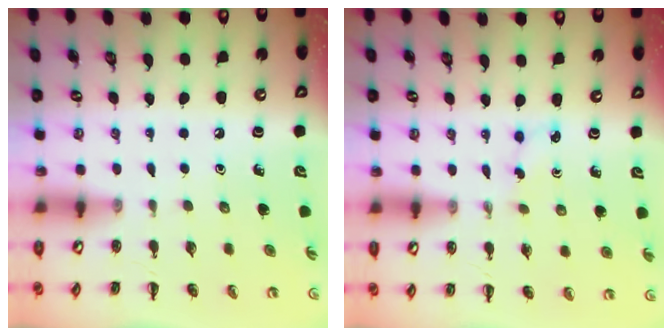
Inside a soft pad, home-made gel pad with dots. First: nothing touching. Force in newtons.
{"total": 2.6, "press": 2.5, "slide": 0.8}